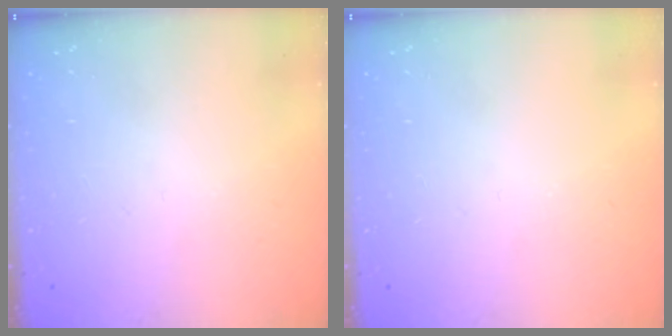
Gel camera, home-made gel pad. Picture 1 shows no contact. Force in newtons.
{"total": 0.0}